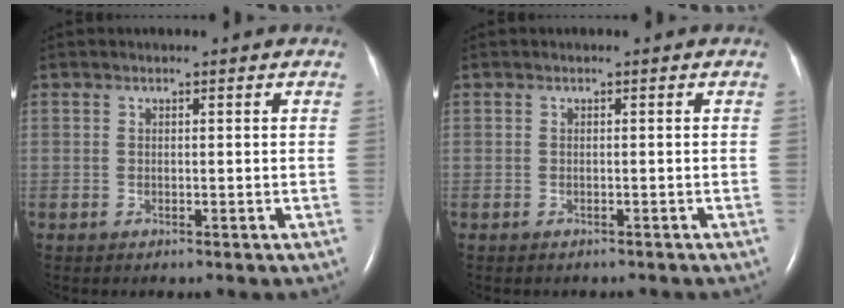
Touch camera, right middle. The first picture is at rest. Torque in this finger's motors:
{"motor_torque": [-0.06, -0.05, -0.06, -0.02]}